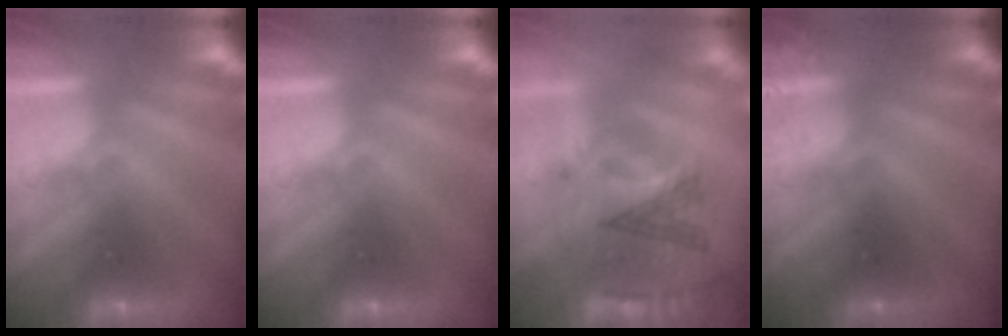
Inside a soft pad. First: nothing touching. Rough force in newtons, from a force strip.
{"total": 0.0}
{"total": 2.9}
{"total": 3.3}